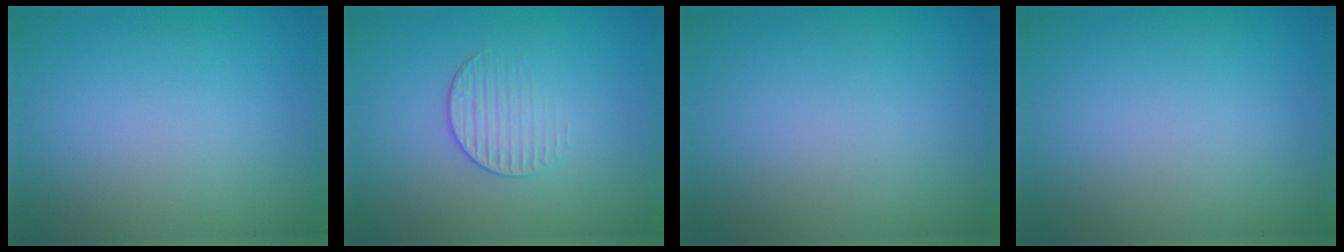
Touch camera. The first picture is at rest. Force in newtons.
{"total": 1.7, "press": 1.0, "slide": 1.4}
{"total": 0.0}
{"total": 0.0}